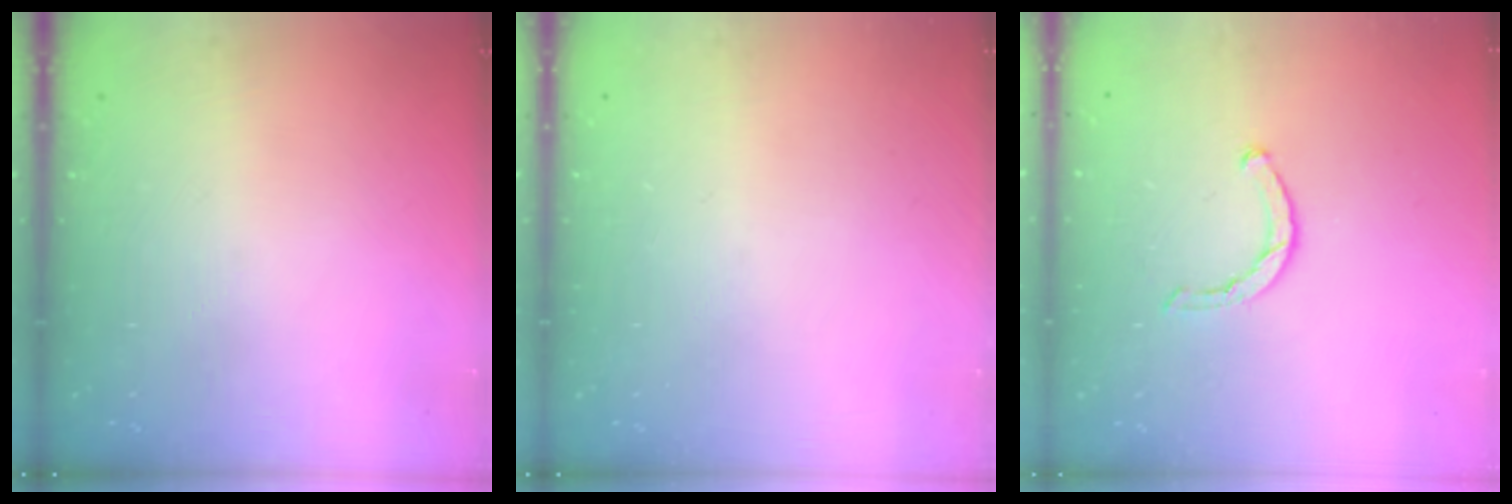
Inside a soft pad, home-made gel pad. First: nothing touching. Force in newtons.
{"total": 0.0}
{"total": 1.9, "press": 1.9, "slide": 0.3}